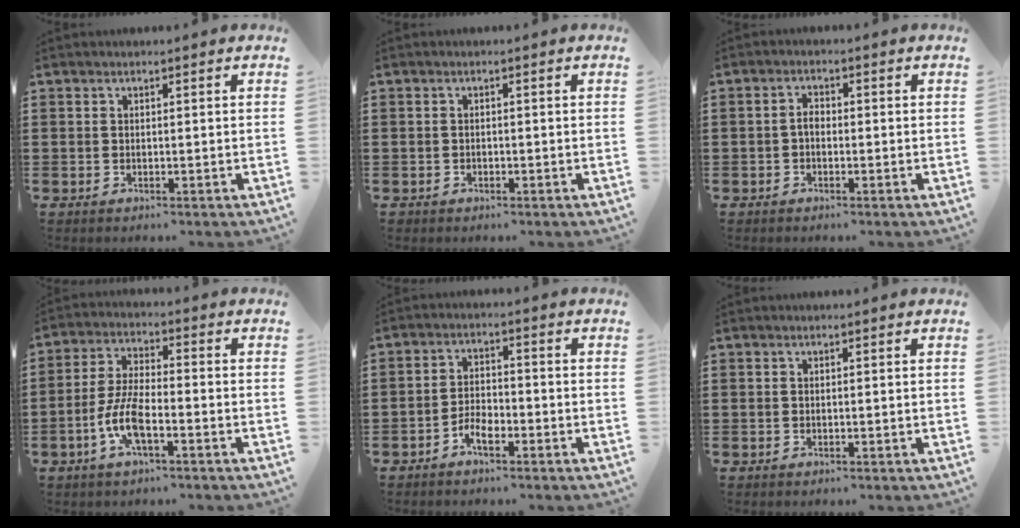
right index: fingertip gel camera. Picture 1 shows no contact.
{"total": 0.7, "force": [-0.5, 0.4, 0.1], "torque": [-0.004, 0.002, -0.013]}
{"total": 1.9, "force": [-0.5, 1.1, 1.5], "torque": [-0.037, 0.000, -0.014]}
{"total": 7.6, "force": [-3.0, 2.2, 6.6], "torque": [-0.157, -0.015, -0.062]}
{"total": 3.5, "force": [-2.3, 1.5, 2.2], "torque": [-0.047, 0.004, -0.047]}
{"total": 0.0}